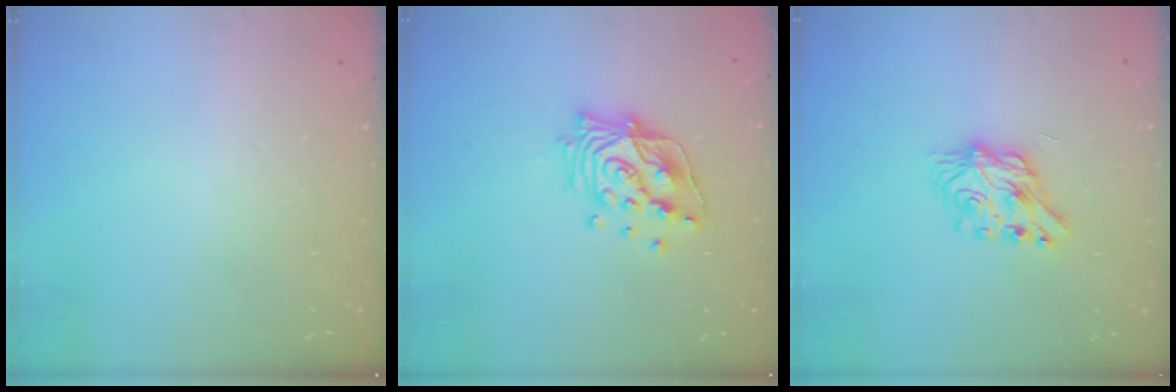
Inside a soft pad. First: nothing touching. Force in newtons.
{"total": 15.0, "press": 14.8, "slide": 1.9}
{"total": 7.2, "press": 7.2, "slide": 0.1}